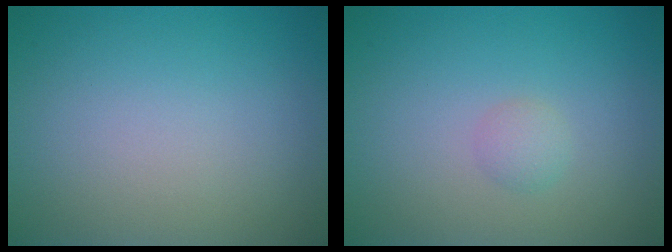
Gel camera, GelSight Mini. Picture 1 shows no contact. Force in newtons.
{"total": 1.0, "press": 1.0, "slide": 0.0}